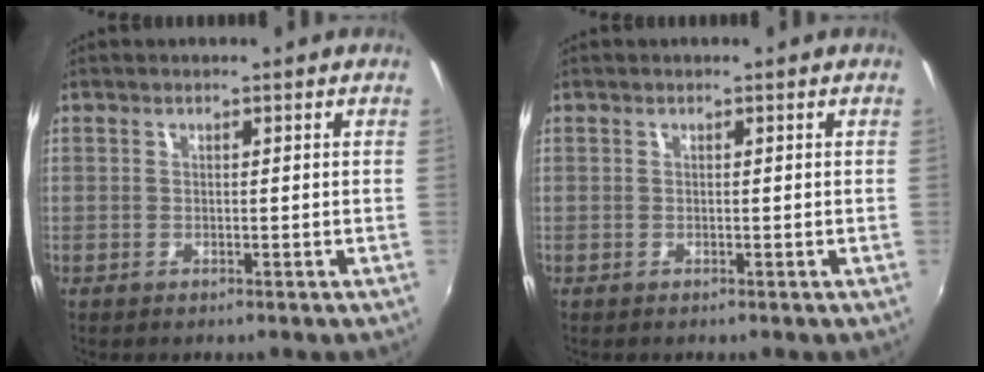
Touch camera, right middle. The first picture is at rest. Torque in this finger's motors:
{"motor_torque": [-0.04, 0.05, 0.00, 0.00]}